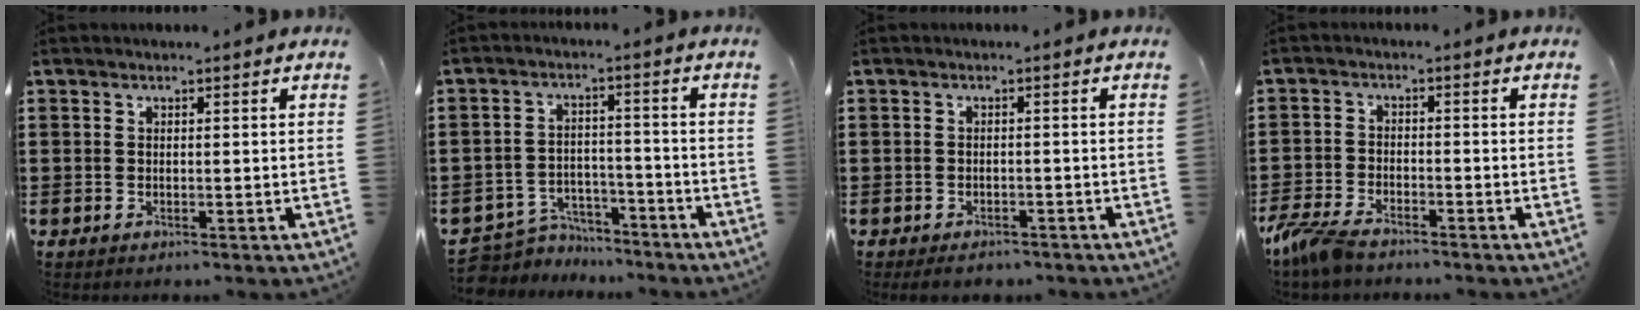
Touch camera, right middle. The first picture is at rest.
{"total": 4.9, "force": [-4.7, 1.2, 0.4], "torque": [-0.028, 0.000, -0.102]}
{"total": 1.7, "force": [-1.5, 0.4, 0.5], "torque": [-0.013, -0.002, -0.030]}
{"total": 4.9, "force": [-4.1, 1.1, 2.4], "torque": [-0.075, -0.010, -0.088]}